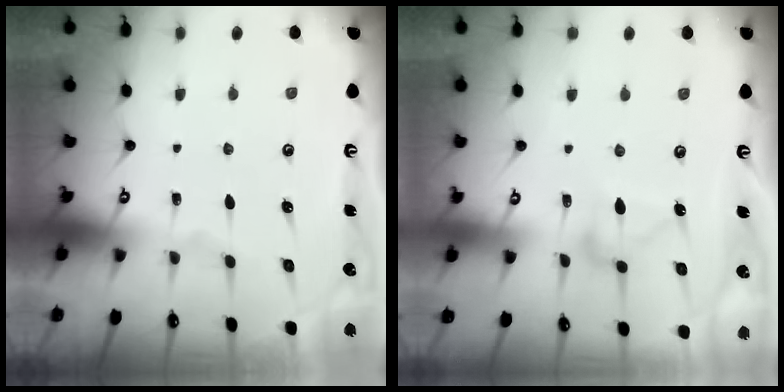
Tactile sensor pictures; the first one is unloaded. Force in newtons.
{"total": 10.1, "press": 10.0, "slide": 0.4}